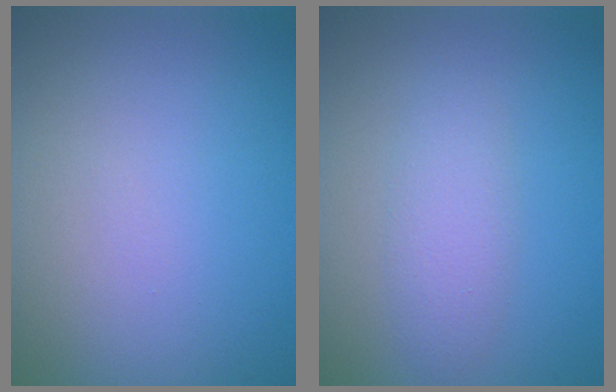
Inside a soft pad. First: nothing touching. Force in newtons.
{"total": 2.3, "press": 2.3, "slide": 0.0}